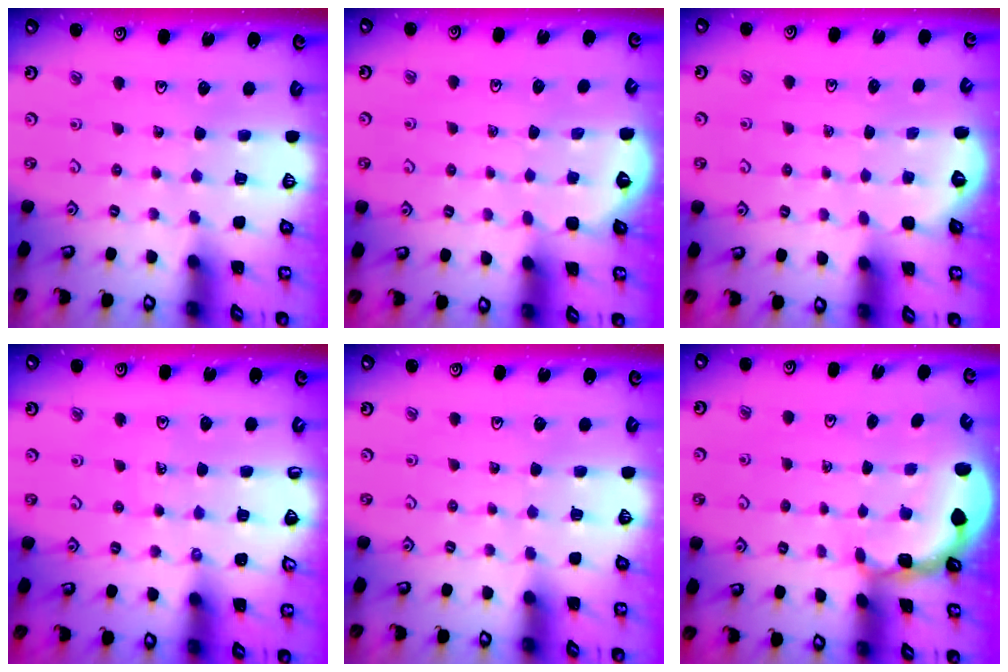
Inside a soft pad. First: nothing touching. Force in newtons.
{"total": 1.6, "press": 1.5, "slide": 0.5}
{"total": 1.4, "press": 0.8, "slide": 1.2}
{"total": 4.2, "press": 4.0, "slide": 1.5}
{"total": 0.0}
{"total": 1.8, "press": 1.8, "slide": 0.2}